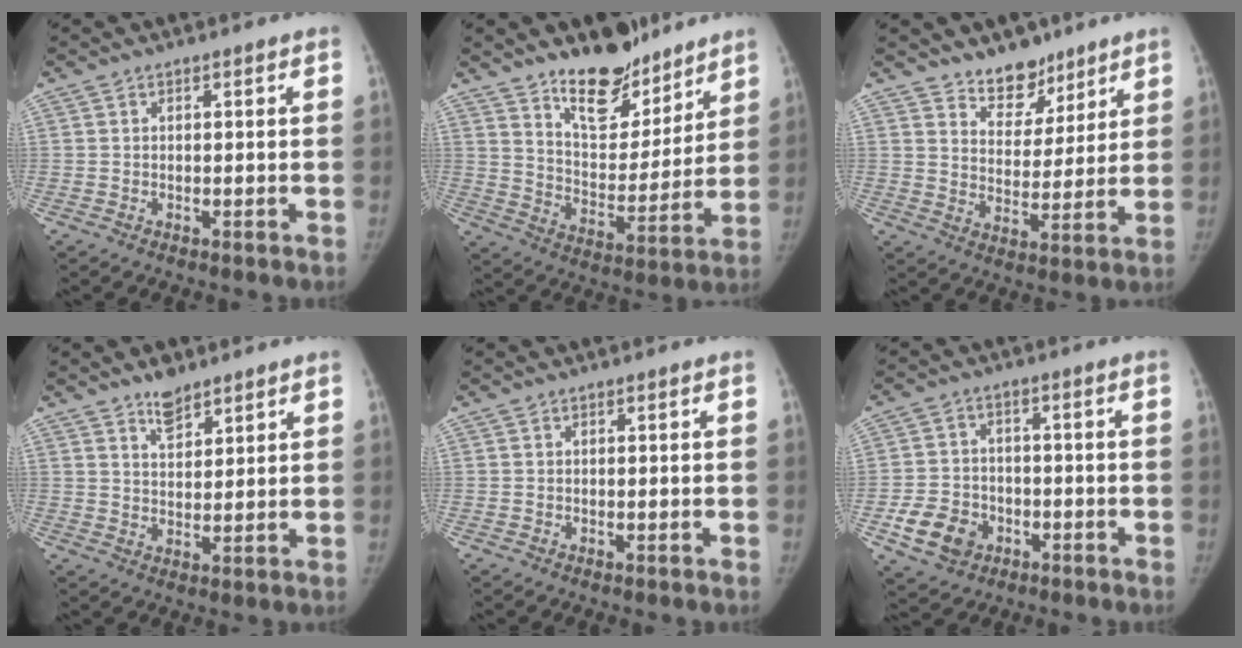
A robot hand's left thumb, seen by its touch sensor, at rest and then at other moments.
{"total": 15.6, "force": [12.0, 7.1, 7.0], "torque": [-0.056, -0.096, 0.198]}
{"total": 8.7, "force": [6.9, 4.8, 2.2], "torque": [0.002, -0.053, 0.121]}
{"total": 4.9, "force": [3.9, 2.1, 2.1], "torque": [-0.018, -0.031, 0.069]}
{"total": 0.0}
{"total": 8.5, "force": [-3.4, 6.8, 3.8], "torque": [-0.051, 0.017, -0.055]}